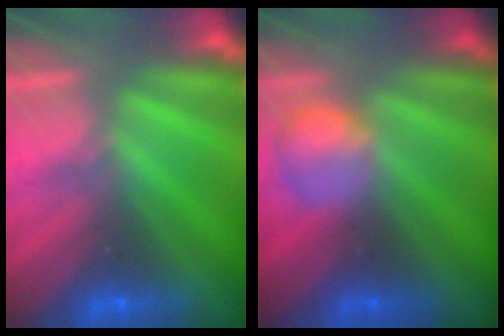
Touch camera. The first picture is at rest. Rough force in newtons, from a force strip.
{"total": 2.4}